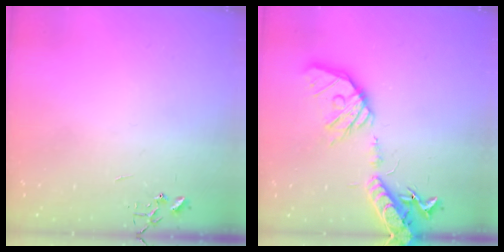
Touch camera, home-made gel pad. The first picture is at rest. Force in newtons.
{"total": 22.7, "press": 22.4, "slide": 3.7}